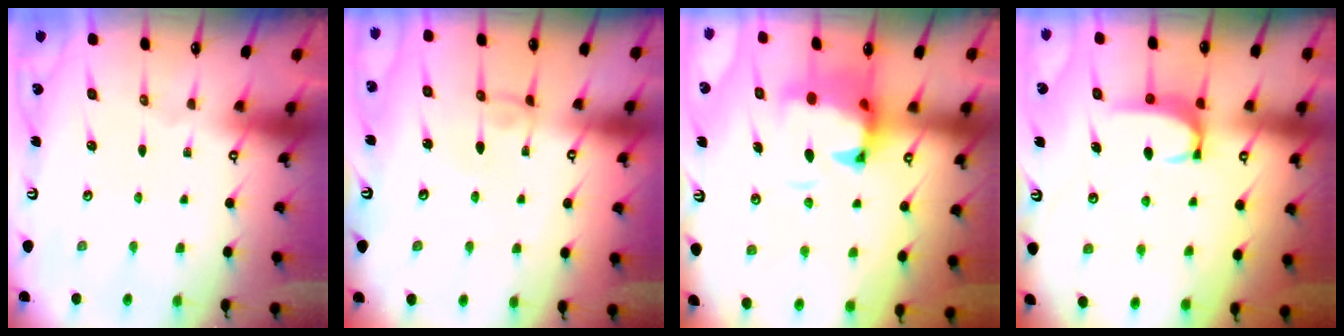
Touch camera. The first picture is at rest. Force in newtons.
{"total": 2.6, "press": 2.6, "slide": 0.1}
{"total": 5.2, "press": 4.9, "slide": 1.6}
{"total": 3.4, "press": 3.4, "slide": 0.4}